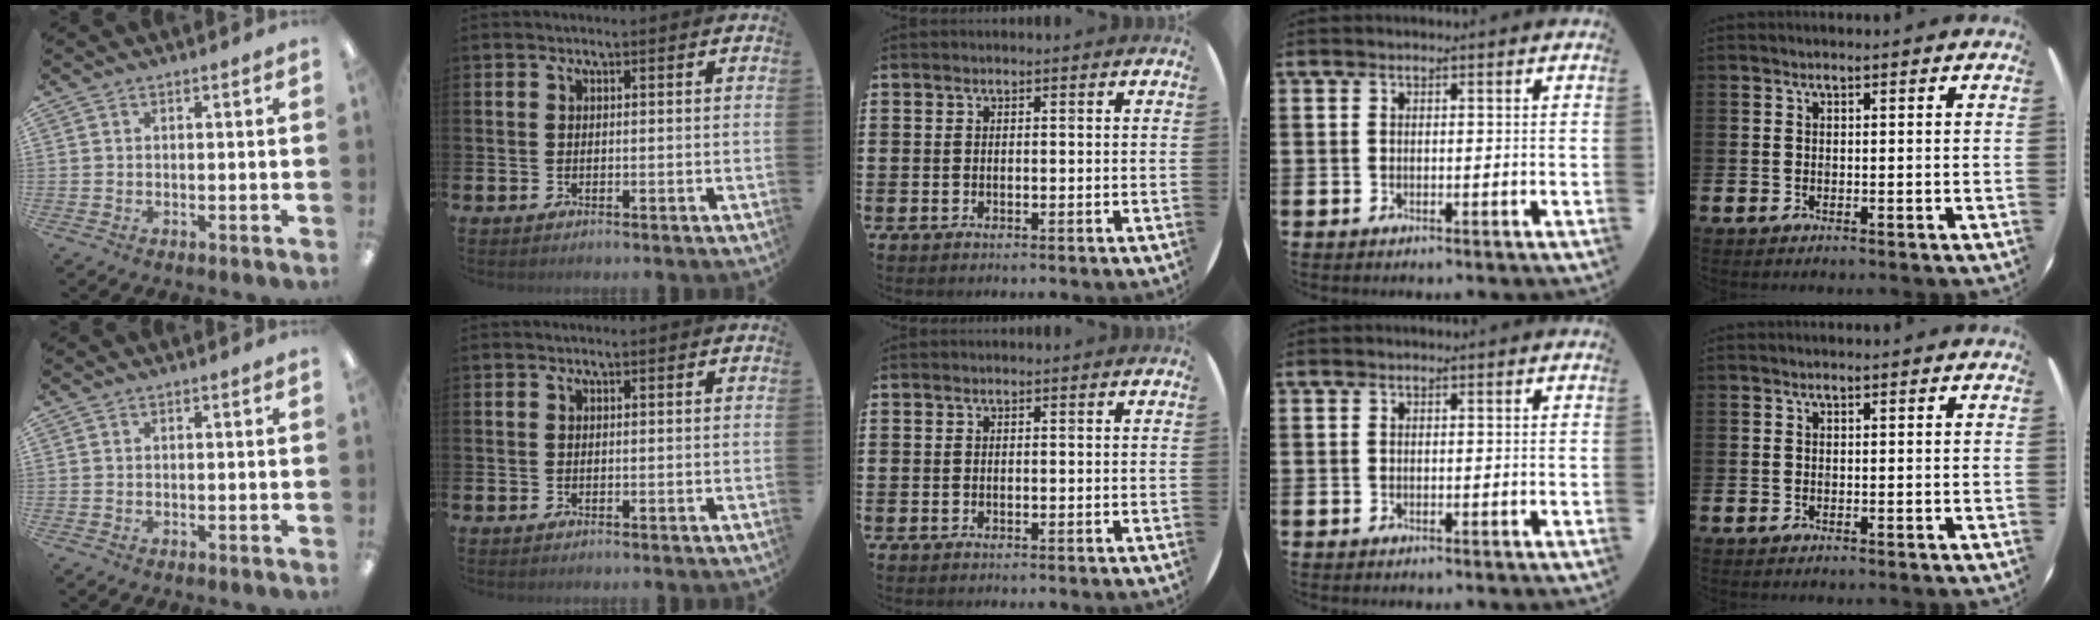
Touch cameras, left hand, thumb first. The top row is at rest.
{}